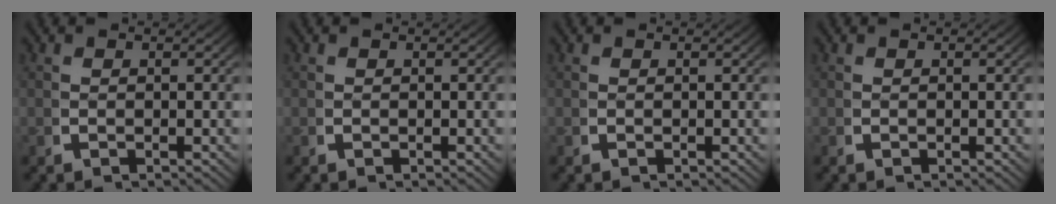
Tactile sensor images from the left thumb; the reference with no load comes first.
{"total": 0.0}
{"total": 0.0}
{"total": 0.0}